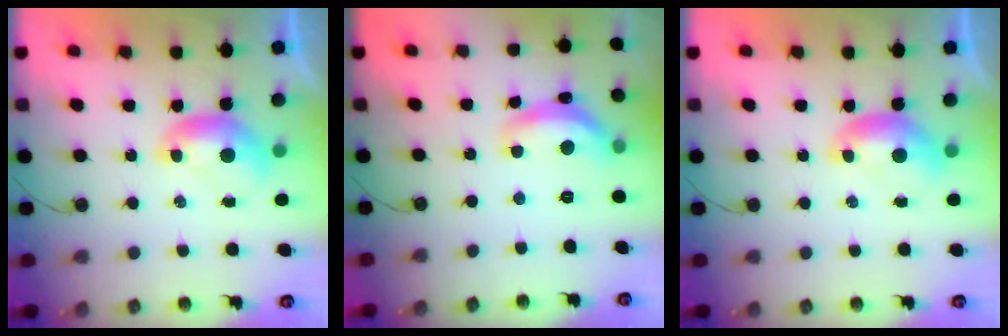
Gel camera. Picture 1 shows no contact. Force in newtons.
{"total": 7.3, "press": 7.2, "slide": 0.5}
{"total": 0.0}